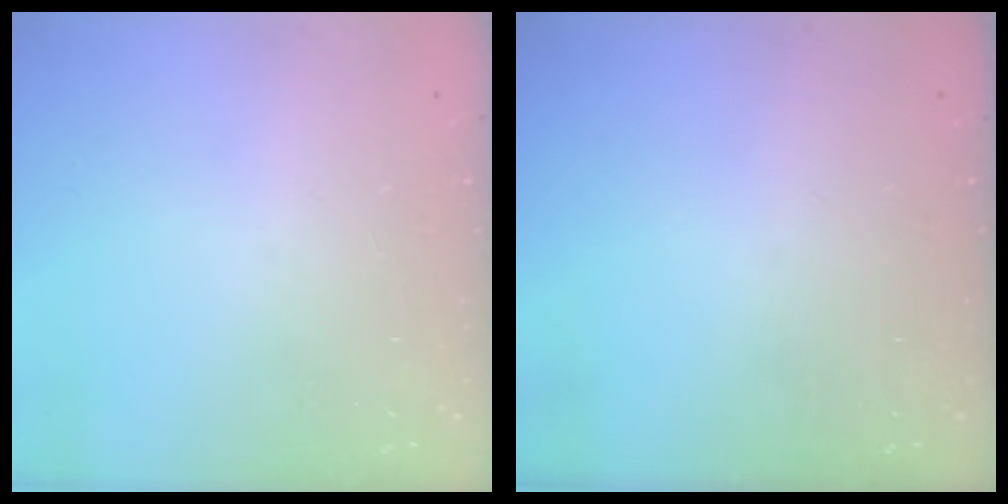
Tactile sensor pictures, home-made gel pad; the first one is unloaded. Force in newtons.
{"total": 0.0}